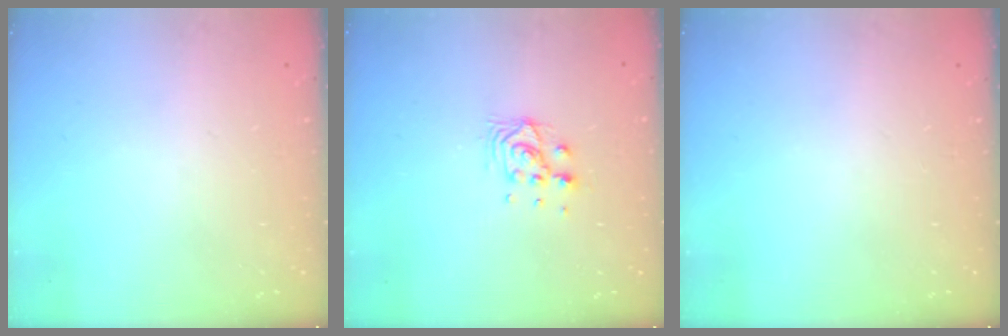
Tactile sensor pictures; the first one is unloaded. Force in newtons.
{"total": 6.9, "press": 6.9, "slide": 0.4}
{"total": 0.0}